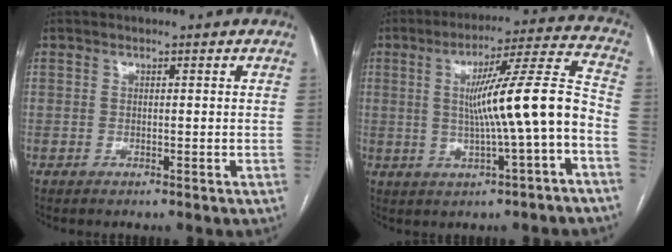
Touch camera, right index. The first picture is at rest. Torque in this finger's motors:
{"motor_torque": [0.78, -0.38, 0.61, 0.17]}